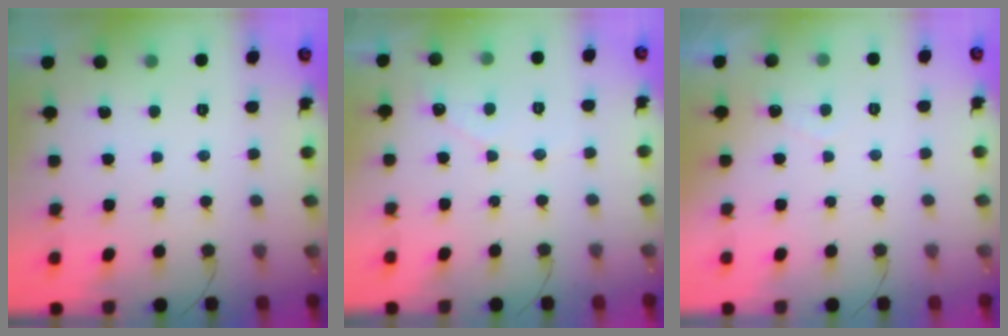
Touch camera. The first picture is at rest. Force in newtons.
{"total": 2.3, "press": 2.3, "slide": 0.1}
{"total": 2.5, "press": 2.5, "slide": 0.1}